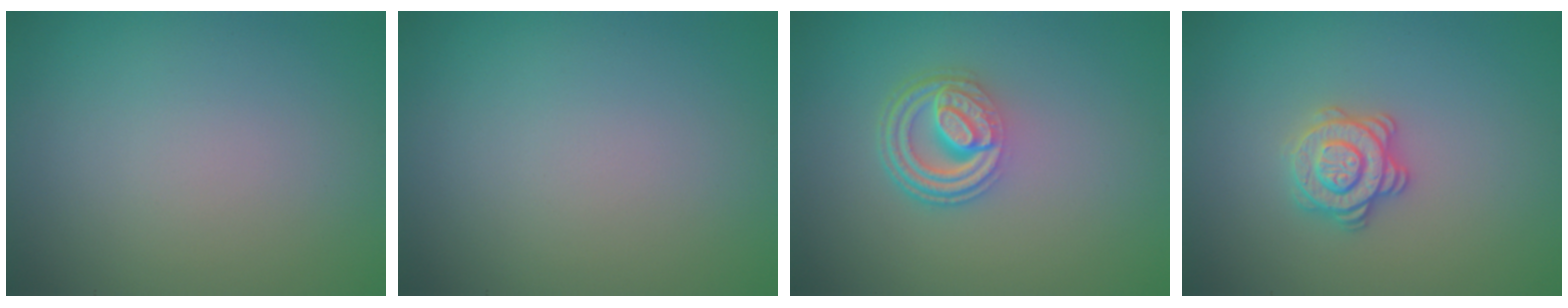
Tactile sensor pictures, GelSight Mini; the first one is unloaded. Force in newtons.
{"total": 0.0}
{"total": 4.6, "press": 3.3, "slide": 3.2}
{"total": 2.9, "press": 2.7, "slide": 1.1}